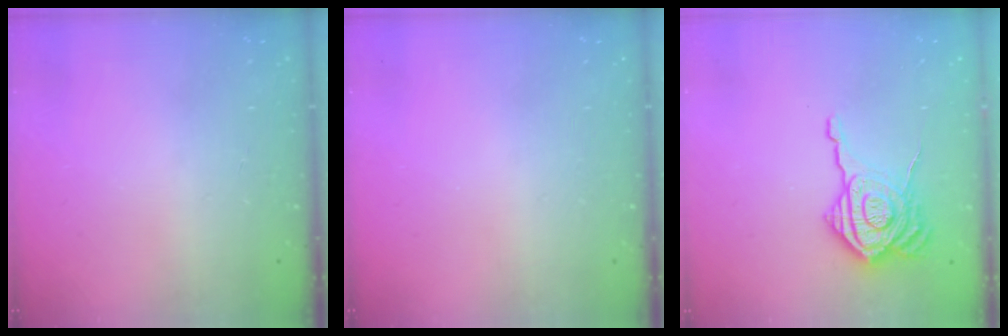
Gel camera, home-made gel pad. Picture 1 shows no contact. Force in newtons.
{"total": 0.0}
{"total": 16.7, "press": 16.6, "slide": 1.2}